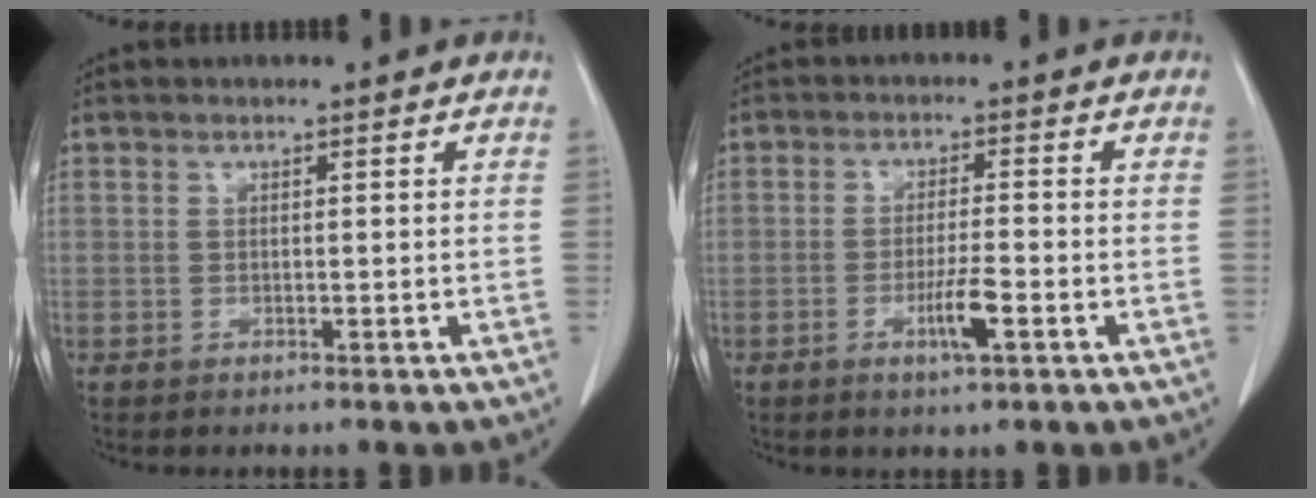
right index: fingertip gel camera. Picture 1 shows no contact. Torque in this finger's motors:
{"motor_torque": [1.24, -0.28, 0.23, 0.07]}